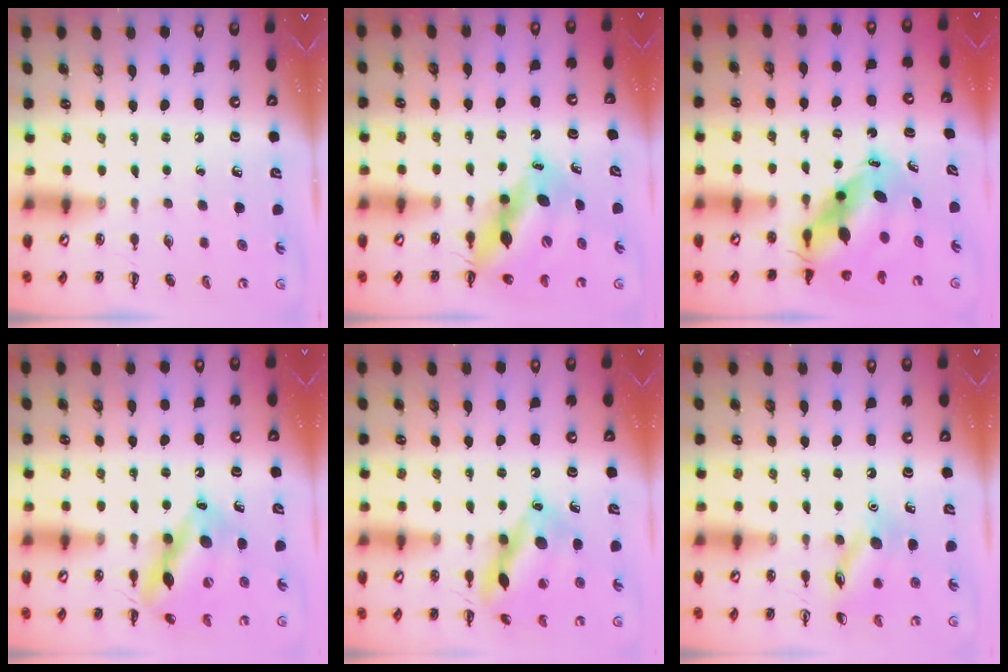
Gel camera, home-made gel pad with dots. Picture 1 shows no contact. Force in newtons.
{"total": 11.2, "press": 10.8, "slide": 3.2}
{"total": 7.2, "press": 7.0, "slide": 1.7}
{"total": 14.4, "press": 14.3, "slide": 1.7}
{"total": 14.9, "press": 14.8, "slide": 1.7}
{"total": 11.7, "press": 11.6, "slide": 0.9}